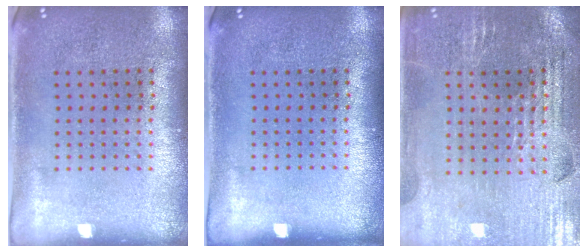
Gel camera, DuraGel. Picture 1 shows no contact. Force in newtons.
{"total": 0.0}
{"total": 2.9, "press": 2.9, "slide": 0.5}